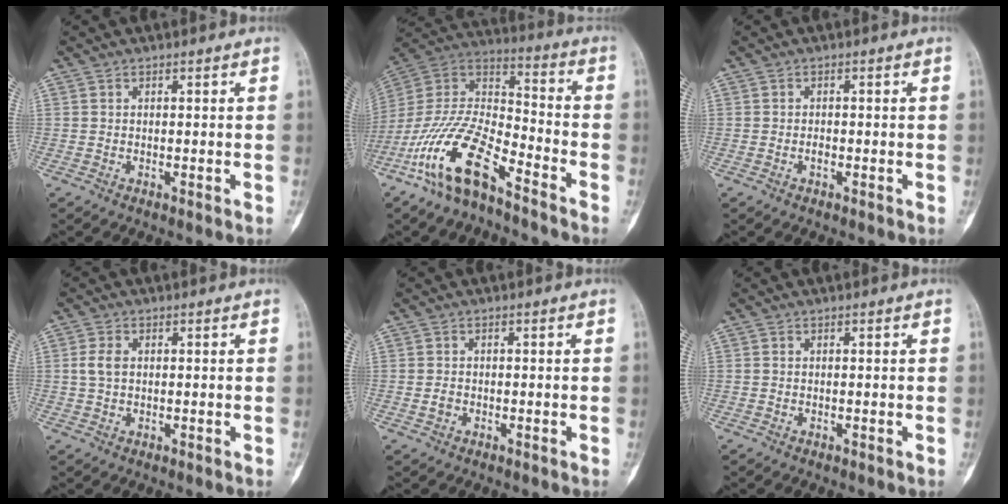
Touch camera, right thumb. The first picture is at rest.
{"total": 17.9, "force": [-11.2, 6.4, 12.3], "torque": [-0.233, 0.072, -0.216]}
{"total": 1.0, "force": [-0.4, 0.5, 0.7], "torque": [-0.007, 0.003, -0.008]}
{"total": 3.2, "force": [0.5, 2.1, 2.4], "torque": [-0.051, 0.005, 0.011]}
{"total": 1.5, "force": [-0.5, 1.2, 0.7], "torque": [-0.009, 0.006, -0.007]}
{"total": 0.0}